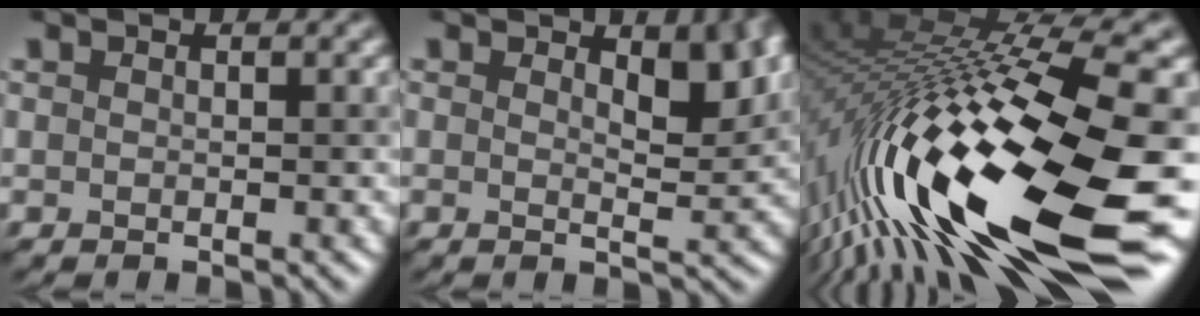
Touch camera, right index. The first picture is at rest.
{"total": 3.9, "force": [1.5, 1.0, 3.4], "torque": [-0.043, -0.002, 0.021]}
{"total": 18.7, "force": [-6.3, 4.8, 17.0], "torque": [-0.307, -0.011, -0.109]}